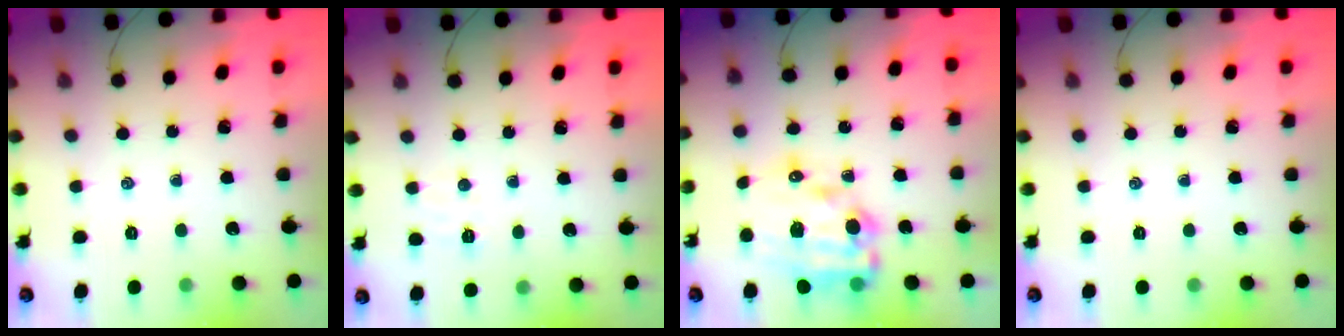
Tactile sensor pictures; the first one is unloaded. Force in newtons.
{"total": 3.8, "press": 3.7, "slide": 1.0}
{"total": 17.0, "press": 16.6, "slide": 3.7}
{"total": 0.0}